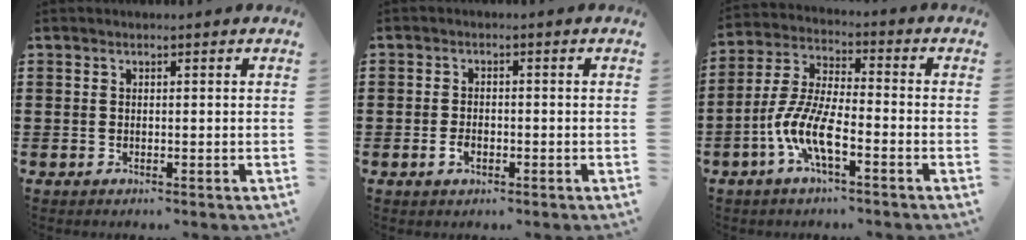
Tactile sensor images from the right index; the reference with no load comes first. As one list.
[{"total": 1.8, "force": [-0.7, 1.0, 1.3], "torque": [-0.025, -0.001, -0.014]}, {"total": 8.5, "force": [-4.1, 2.4, 7.0], "torque": [-0.178, -0.013, -0.087]}]